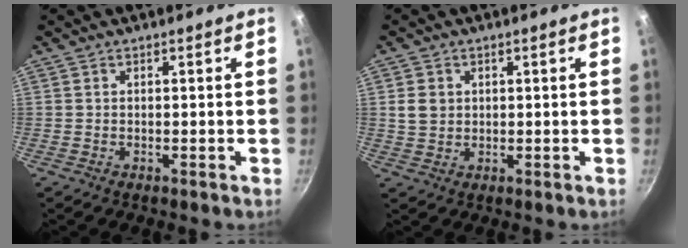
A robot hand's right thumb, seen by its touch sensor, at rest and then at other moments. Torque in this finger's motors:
{"motor_torque": [-0.81, 0.91, 0.28, -0.26, 0.27]}